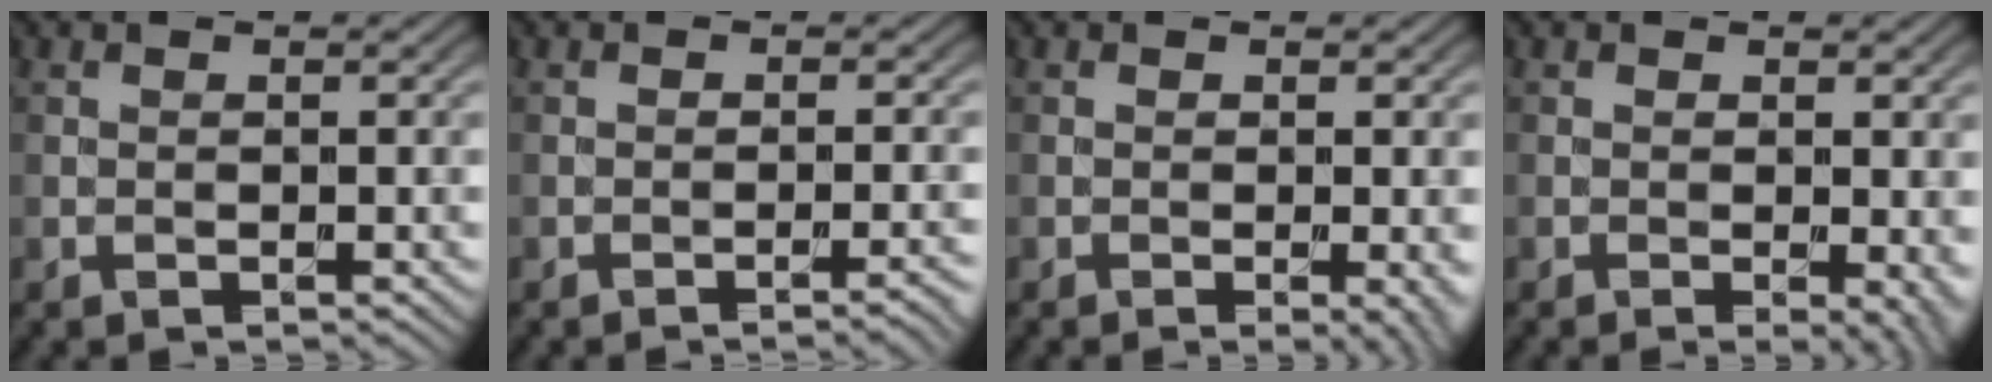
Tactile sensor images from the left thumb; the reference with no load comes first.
{"total": 2.2, "force": [-1.2, 0.4, 1.8], "torque": [-0.018, 0.006, -0.025]}
{"total": 2.0, "force": [-0.5, 0.3, 2.0], "torque": [-0.029, -0.006, -0.008]}
{"total": 2.7, "force": [-0.4, 0.8, 2.5], "torque": [-0.032, -0.008, -0.006]}